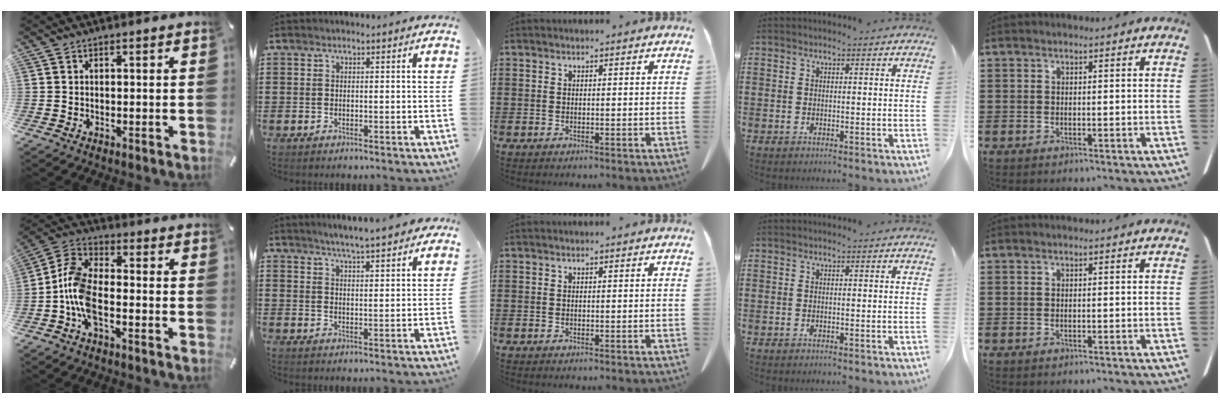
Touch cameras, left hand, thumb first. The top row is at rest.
{"thumb": {"total": 9.5, "force": [-3.8, 4.9, 7.1], "torque": [-0.169, 0.001, -0.075]}, "index": {"total": 4.1, "force": [4.0, -0.1, 1.1], "torque": [-0.037, -0.013, 0.069]}}